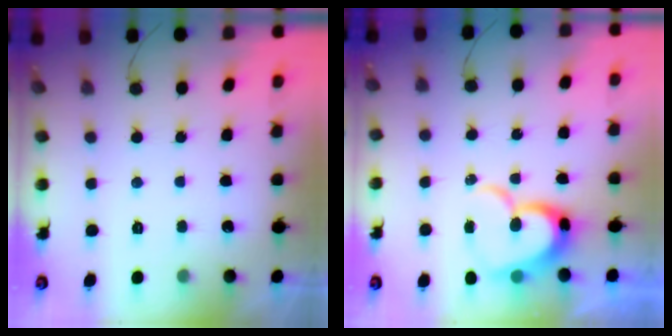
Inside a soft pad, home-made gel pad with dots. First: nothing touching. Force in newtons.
{"total": 14.2, "press": 14.1, "slide": 1.5}